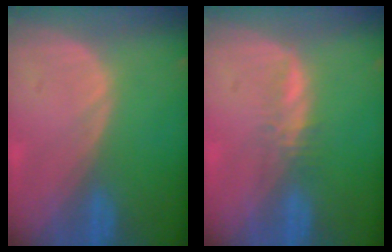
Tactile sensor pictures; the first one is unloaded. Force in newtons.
{"total": 2.0, "press": 1.8, "slide": 0.6}